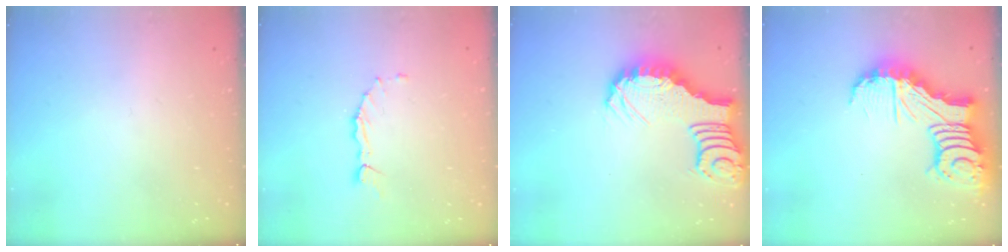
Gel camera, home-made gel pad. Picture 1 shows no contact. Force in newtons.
{"total": 2.1, "press": 2.0, "slide": 0.3}
{"total": 4.1, "press": 4.1, "slide": 0.6}
{"total": 13.4, "press": 13.3, "slide": 1.6}